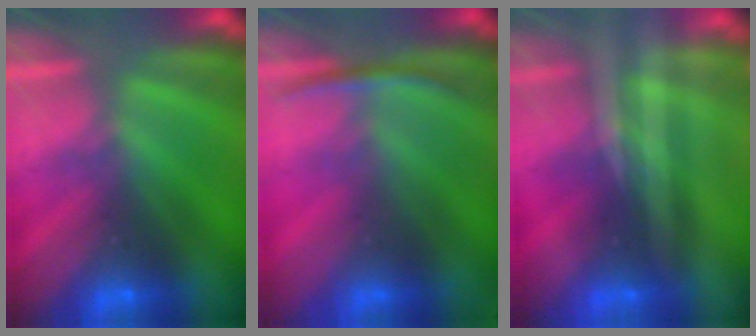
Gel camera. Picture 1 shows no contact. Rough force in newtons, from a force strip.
{"total": 2.9}
{"total": 2.1}